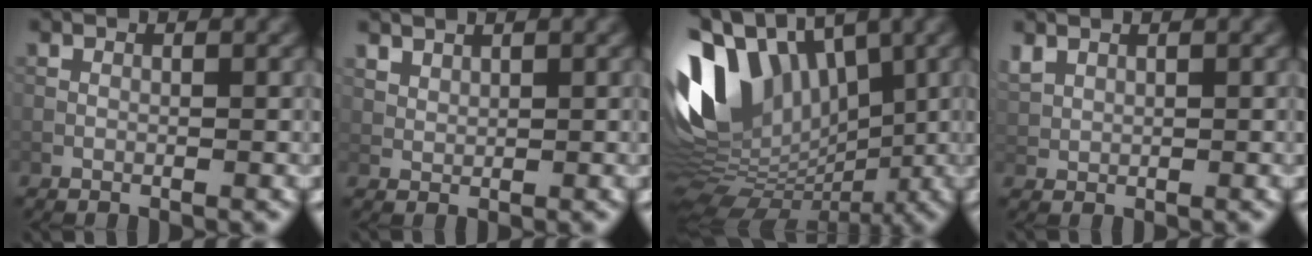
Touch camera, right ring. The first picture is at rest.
{"total": 1.8, "force": [1.6, 0.7, 0.4], "torque": [-0.017, -0.008, 0.047]}
{"total": 14.3, "force": [2.5, 9.4, 10.6], "torque": [-0.223, 0.029, 0.028]}
{"total": 1.5, "force": [1.1, 0.8, 0.6], "torque": [-0.018, 0.003, 0.030]}